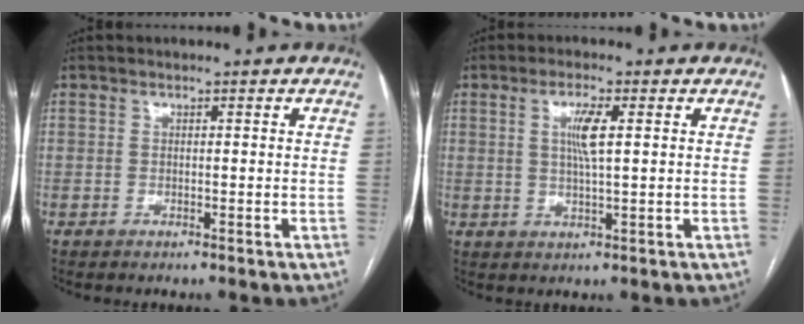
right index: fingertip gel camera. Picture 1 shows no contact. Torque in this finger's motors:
{"motor_torque": [0.53, 0.16, 0.11, 0.08]}